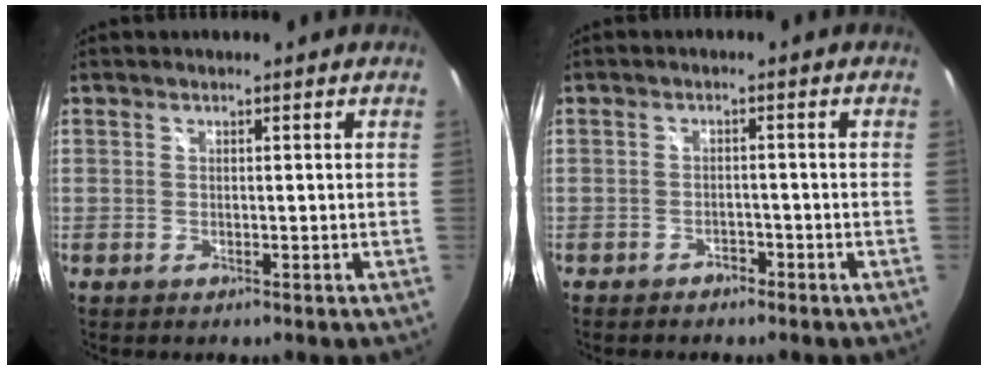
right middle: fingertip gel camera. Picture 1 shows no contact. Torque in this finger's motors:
{"motor_torque": [0.88, -1.26, 0.09, 0.01]}